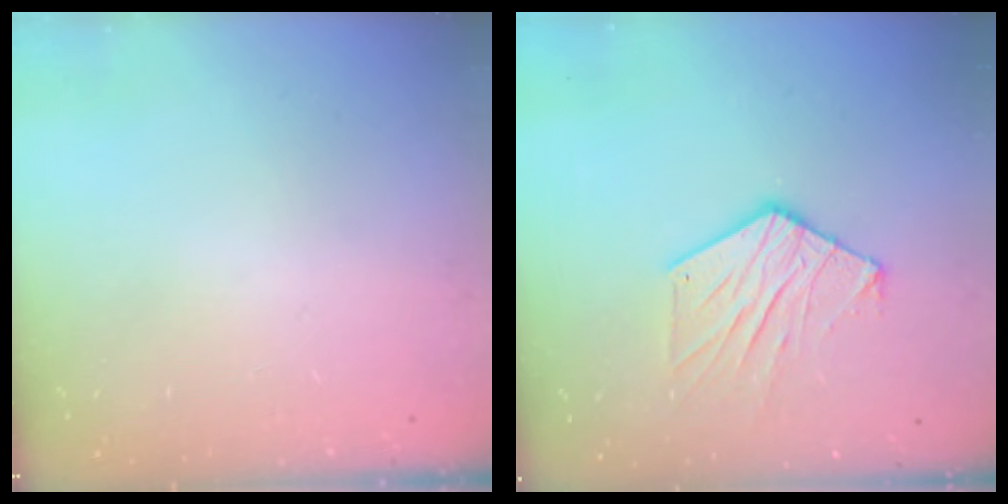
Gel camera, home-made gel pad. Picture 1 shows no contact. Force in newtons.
{"total": 11.4, "press": 11.3, "slide": 0.9}